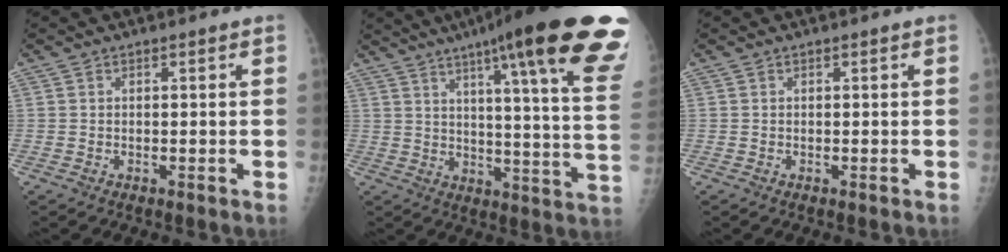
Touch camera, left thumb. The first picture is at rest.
{"total": 29.6, "force": [18.0, 3.6, 23.2], "torque": [-0.259, -0.063, 0.235]}
{"total": 0.0}